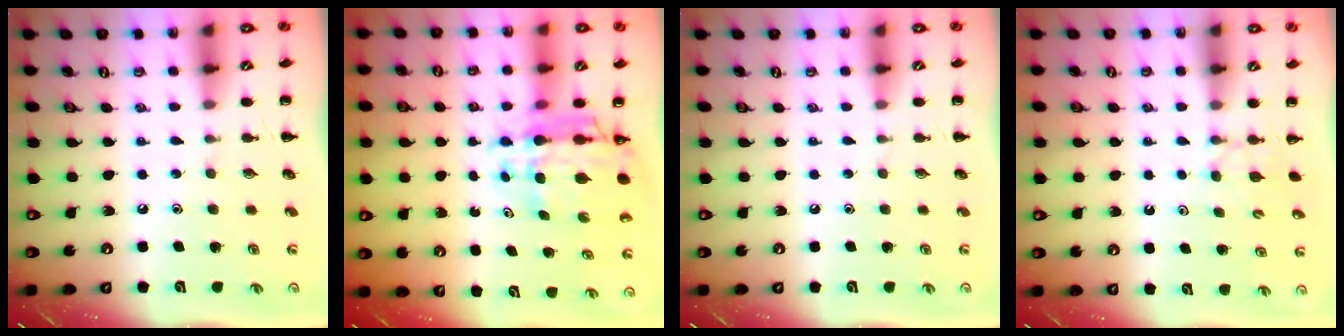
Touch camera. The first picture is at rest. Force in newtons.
{"total": 9.6, "press": 9.1, "slide": 3.2}
{"total": 0.0}
{"total": 2.6, "press": 2.4, "slide": 1.1}